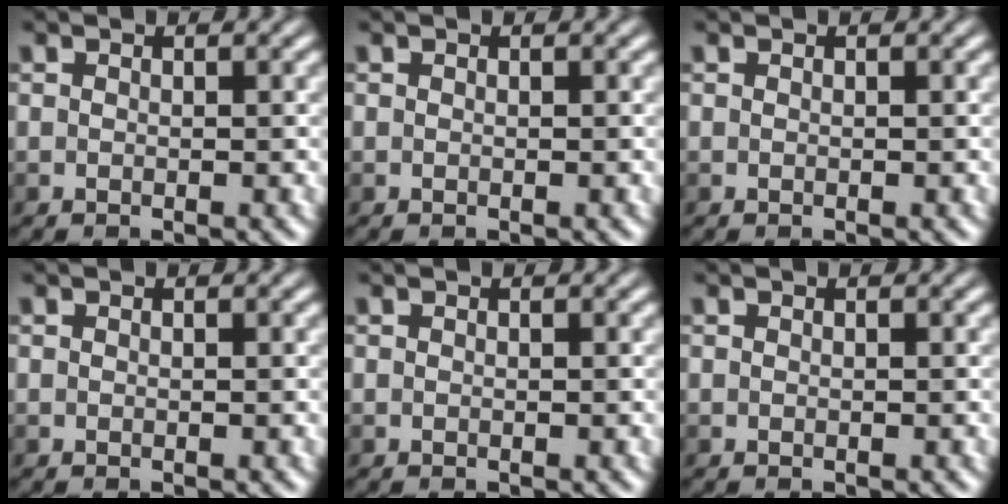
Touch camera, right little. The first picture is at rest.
{"total": 0.0}
{"total": 0.0}
{"total": 0.0}
{"total": 0.0}
{"total": 0.0}